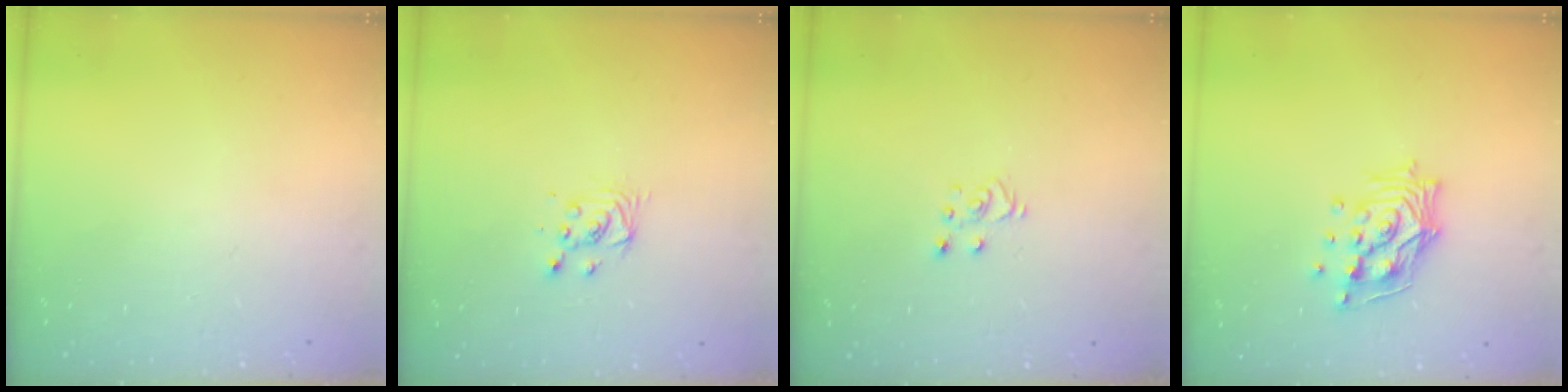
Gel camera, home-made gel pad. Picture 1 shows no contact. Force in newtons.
{"total": 3.3, "press": 3.3, "slide": 0.3}
{"total": 3.9, "press": 3.9, "slide": 0.1}
{"total": 12.9, "press": 12.7, "slide": 2.2}